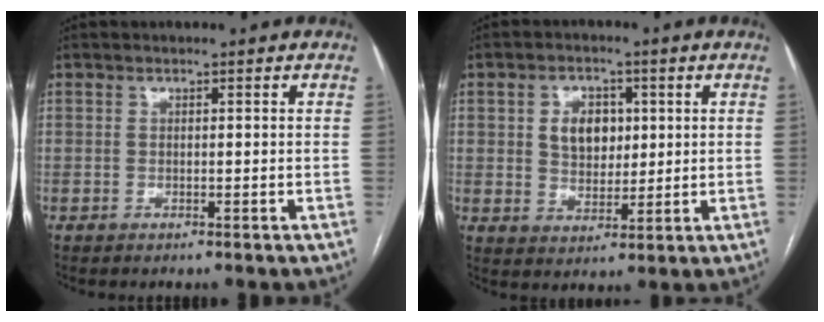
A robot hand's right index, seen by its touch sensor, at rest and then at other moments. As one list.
[{"total": 6.2, "force": [1.5, 4.3, 4.2], "torque": [-0.072, 0.007, 0.034]}]